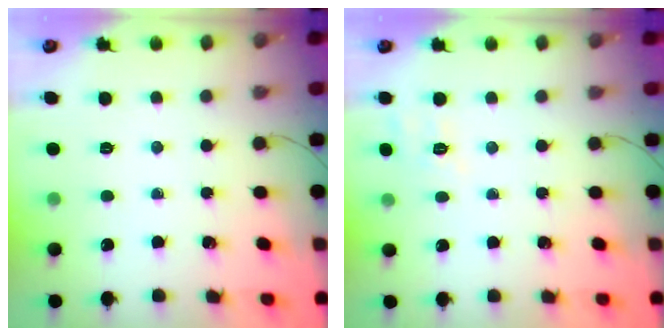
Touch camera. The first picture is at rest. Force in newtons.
{"total": 7.5, "press": 7.2, "slide": 2.2}